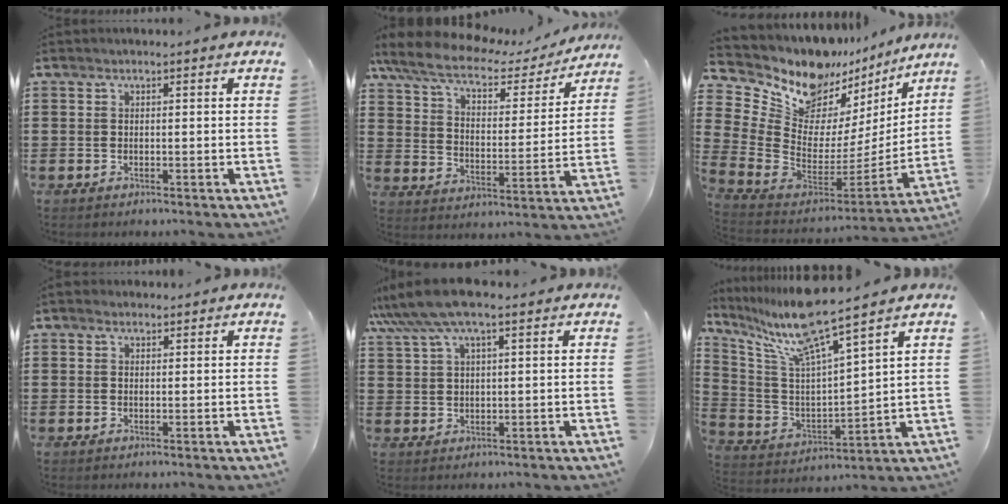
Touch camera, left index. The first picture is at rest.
{"total": 8.4, "force": [6.5, 2.6, 4.7], "torque": [-0.115, -0.028, 0.111]}
{"total": 10.1, "force": [8.4, 5.0, 2.6], "torque": [-0.104, -0.082, 0.151]}
{"total": 1.3, "force": [1.2, 0.6, 0.3], "torque": [-0.007, 0.005, 0.022]}
{"total": 8.0, "force": [5.8, 1.5, 5.3], "torque": [-0.124, -0.005, 0.105]}
{"total": 10.2, "force": [8.0, 0.5, 6.2], "torque": [-0.160, -0.050, 0.131]}